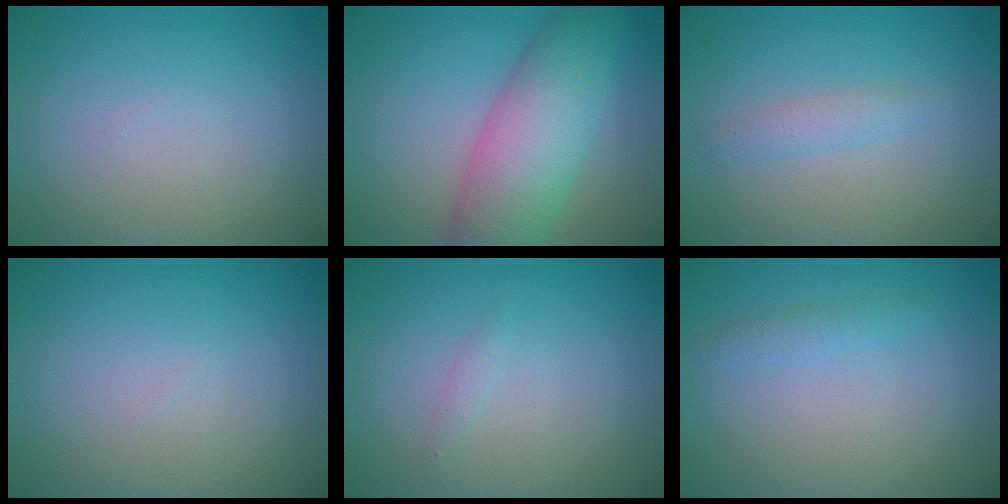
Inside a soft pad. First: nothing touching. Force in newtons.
{"total": 8.4, "press": 8.4, "slide": 0.2}
{"total": 1.4, "press": 1.4, "slide": 0.0}
{"total": 0.0}
{"total": 0.6, "press": 0.6, "slide": 0.0}
{"total": 1.2, "press": 1.2, "slide": 0.1}